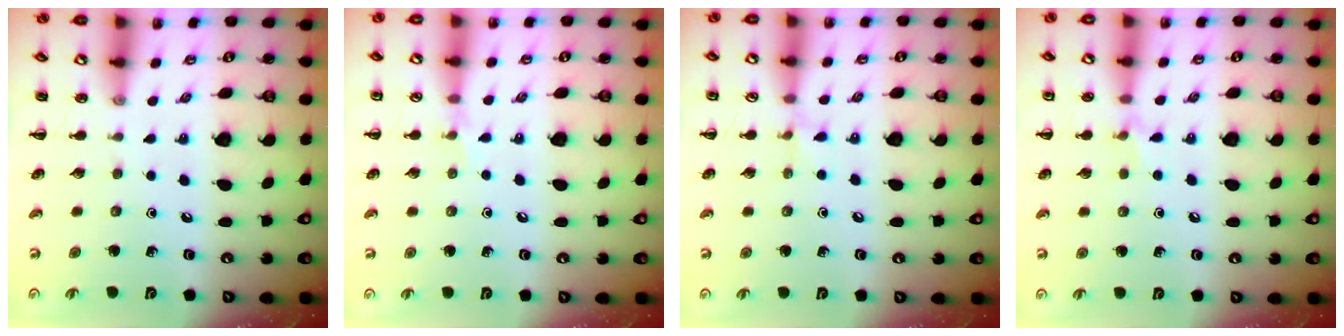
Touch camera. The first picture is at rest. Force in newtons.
{"total": 4.4, "press": 4.1, "slide": 1.7}
{"total": 4.4, "press": 4.1, "slide": 1.6}
{"total": 5.8, "press": 5.5, "slide": 1.7}